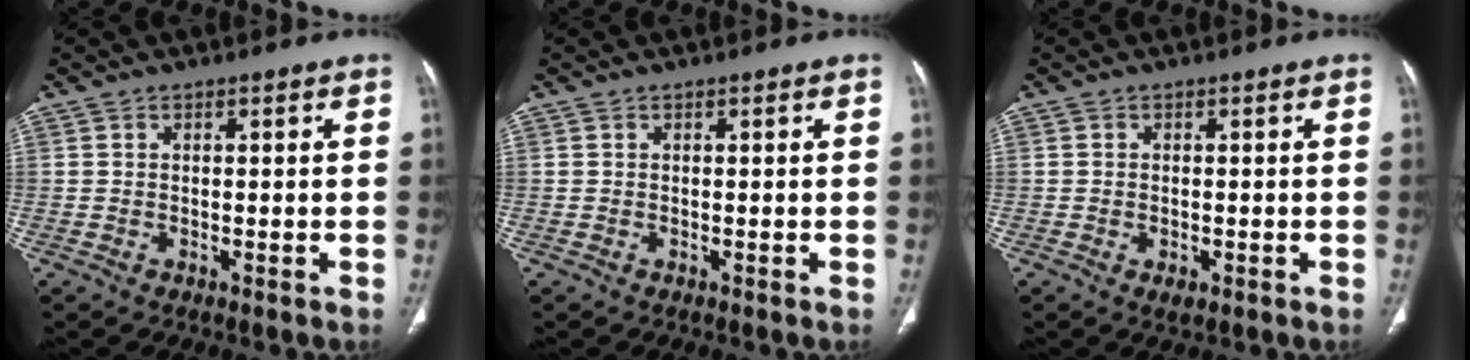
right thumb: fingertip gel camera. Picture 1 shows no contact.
{"total": 0.0}
{"total": 1.7, "force": [-0.6, 1.0, 1.2], "torque": [-0.016, 0.001, -0.005]}